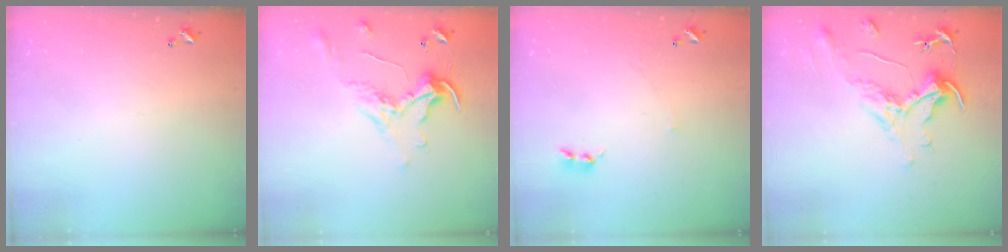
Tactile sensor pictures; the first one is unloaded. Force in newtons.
{"total": 0.8, "press": 0.5, "slide": 0.6}
{"total": 1.1, "press": 0.9, "slide": 0.6}
{"total": 2.1, "press": 1.6, "slide": 1.3}